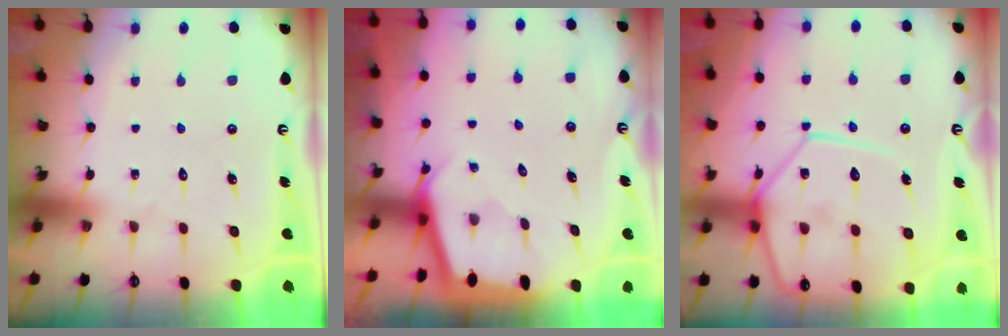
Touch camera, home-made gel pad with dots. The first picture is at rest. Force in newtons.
{"total": 2.0, "press": 2.0, "slide": 0.1}
{"total": 16.8, "press": 16.7, "slide": 1.7}